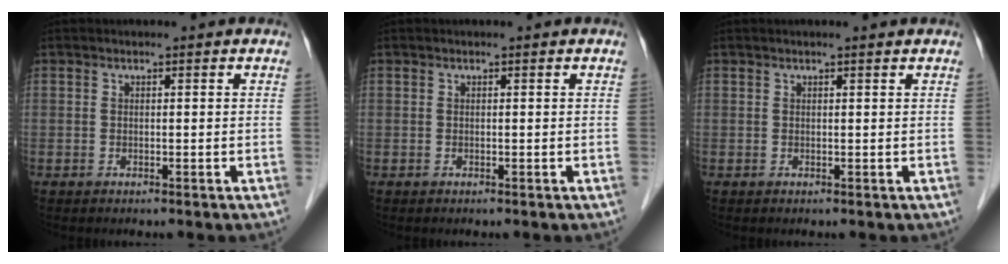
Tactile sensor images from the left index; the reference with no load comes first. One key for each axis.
{"total": 0.0}
{"total": 1.2, "fx": 1.0, "fy": -0.2, "fz": 0.7, "tx": -0.012, "ty": 0.010, "tz": 0.019}